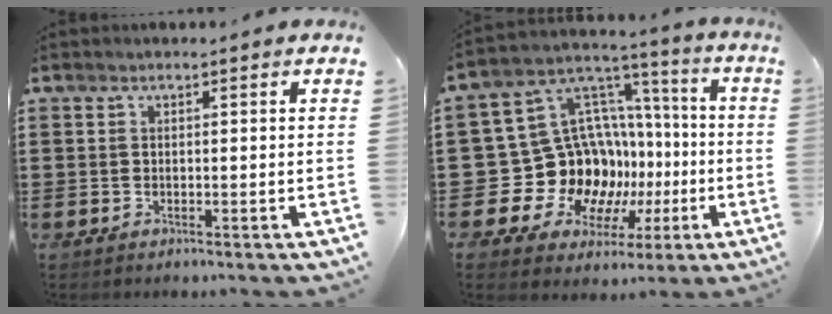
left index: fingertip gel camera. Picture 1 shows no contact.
{"total": 16.4, "force": [-2.6, 14.9, 6.5], "torque": [-0.164, -0.035, -0.004]}